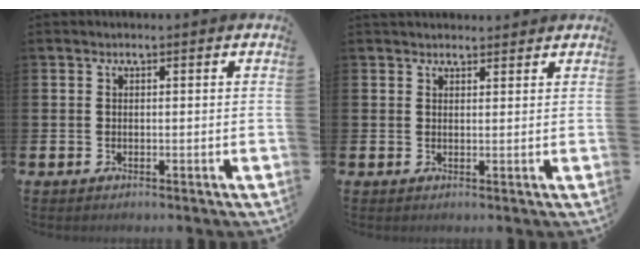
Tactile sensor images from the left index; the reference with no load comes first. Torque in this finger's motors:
{"motor_torque": [0.71, -1.08, 0.01, 0.09]}